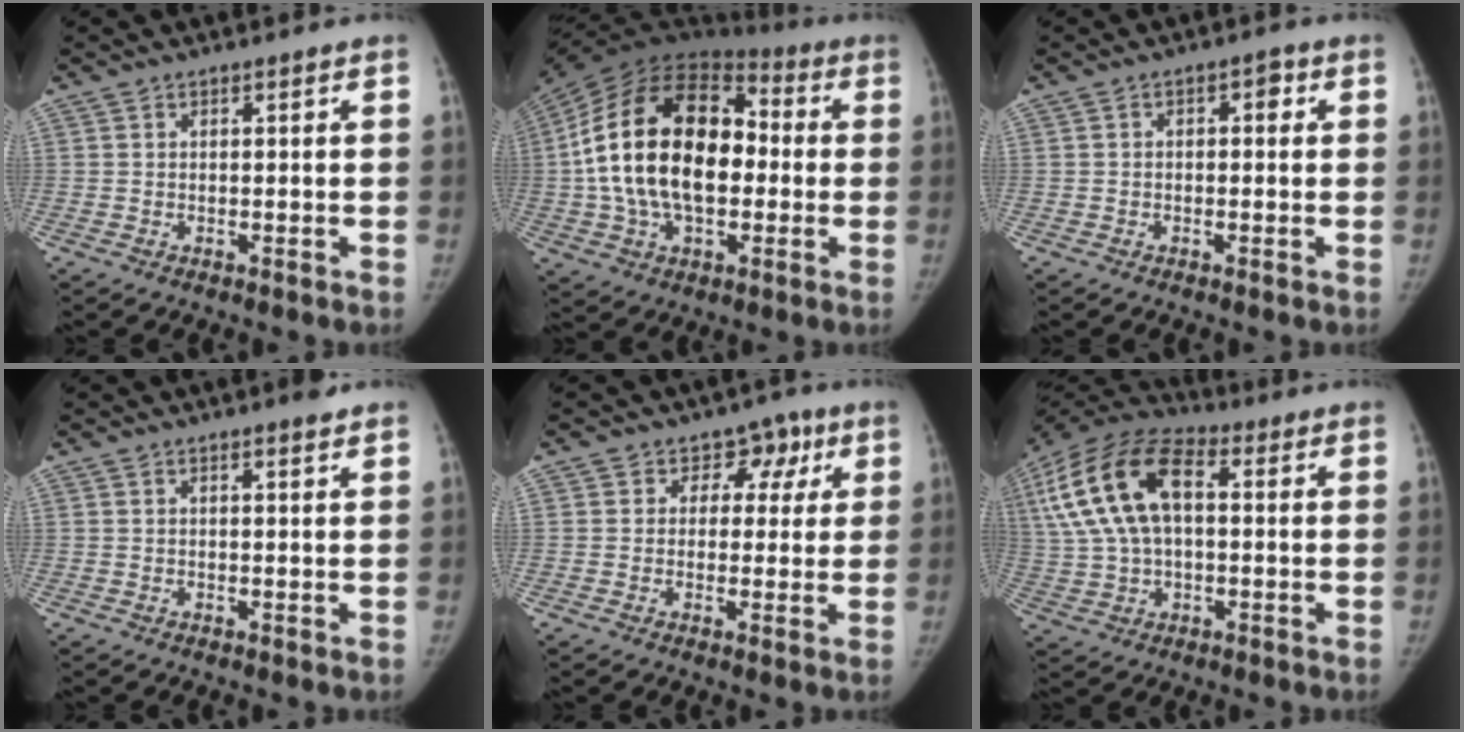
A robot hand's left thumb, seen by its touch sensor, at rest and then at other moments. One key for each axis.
{"total": 26.3, "fx": -0.2, "fy": 16.0, "fz": 20.9, "tx": -0.378, "ty": 0.033, "tz": -0.006}
{"total": 2.7, "fx": 0.3, "fy": 1.7, "fz": 2.0, "tx": -0.013, "ty": 0.011, "tz": -0.002}
{"total": 2.0, "fx": 1.4, "fy": 0.4, "fz": 1.3, "tx": -0.015, "ty": -0.006, "tz": 0.018}
{"total": 6.3, "fx": 2.5, "fy": 5.3, "fz": 2.2, "tx": 0.020, "ty": 0.001, "tz": 0.026}
{"total": 19.3, "fx": 4.1, "fy": 10.9, "fz": 15.4, "tx": -0.310, "ty": 0.028, "tz": 0.064}